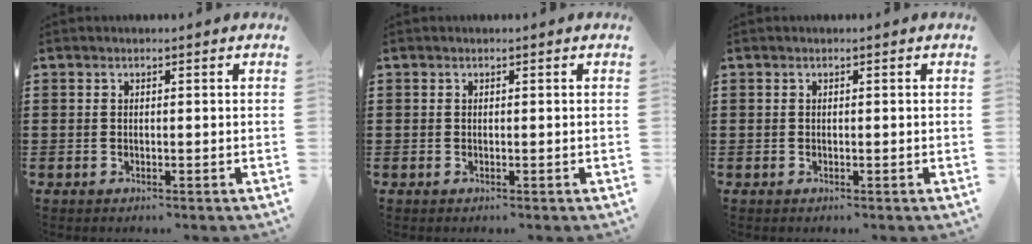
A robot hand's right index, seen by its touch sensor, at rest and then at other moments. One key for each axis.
{"total": 0.0}
{"total": 0.0}